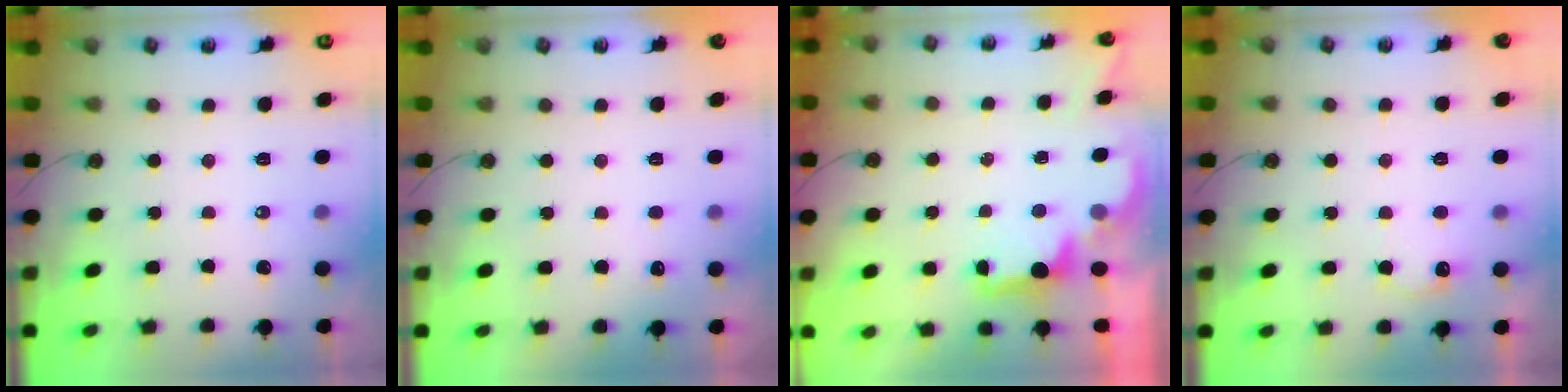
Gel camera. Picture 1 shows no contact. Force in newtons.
{"total": 2.5, "press": 2.3, "slide": 1.0}
{"total": 1.9, "press": 1.7, "slide": 0.8}
{"total": 8.4, "press": 8.4, "slide": 0.5}